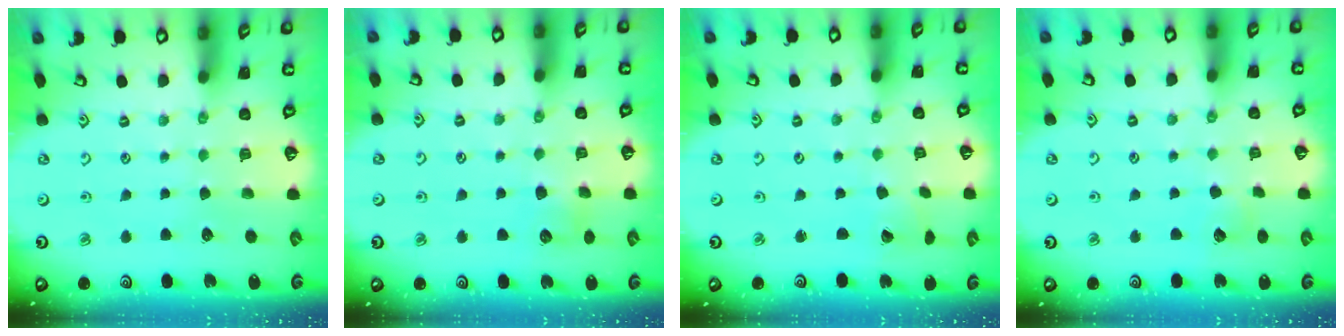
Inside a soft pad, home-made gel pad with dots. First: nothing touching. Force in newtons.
{"total": 4.9, "press": 4.8, "slide": 0.6}
{"total": 1.9, "press": 1.8, "slide": 0.3}
{"total": 5.9, "press": 5.9, "slide": 0.4}